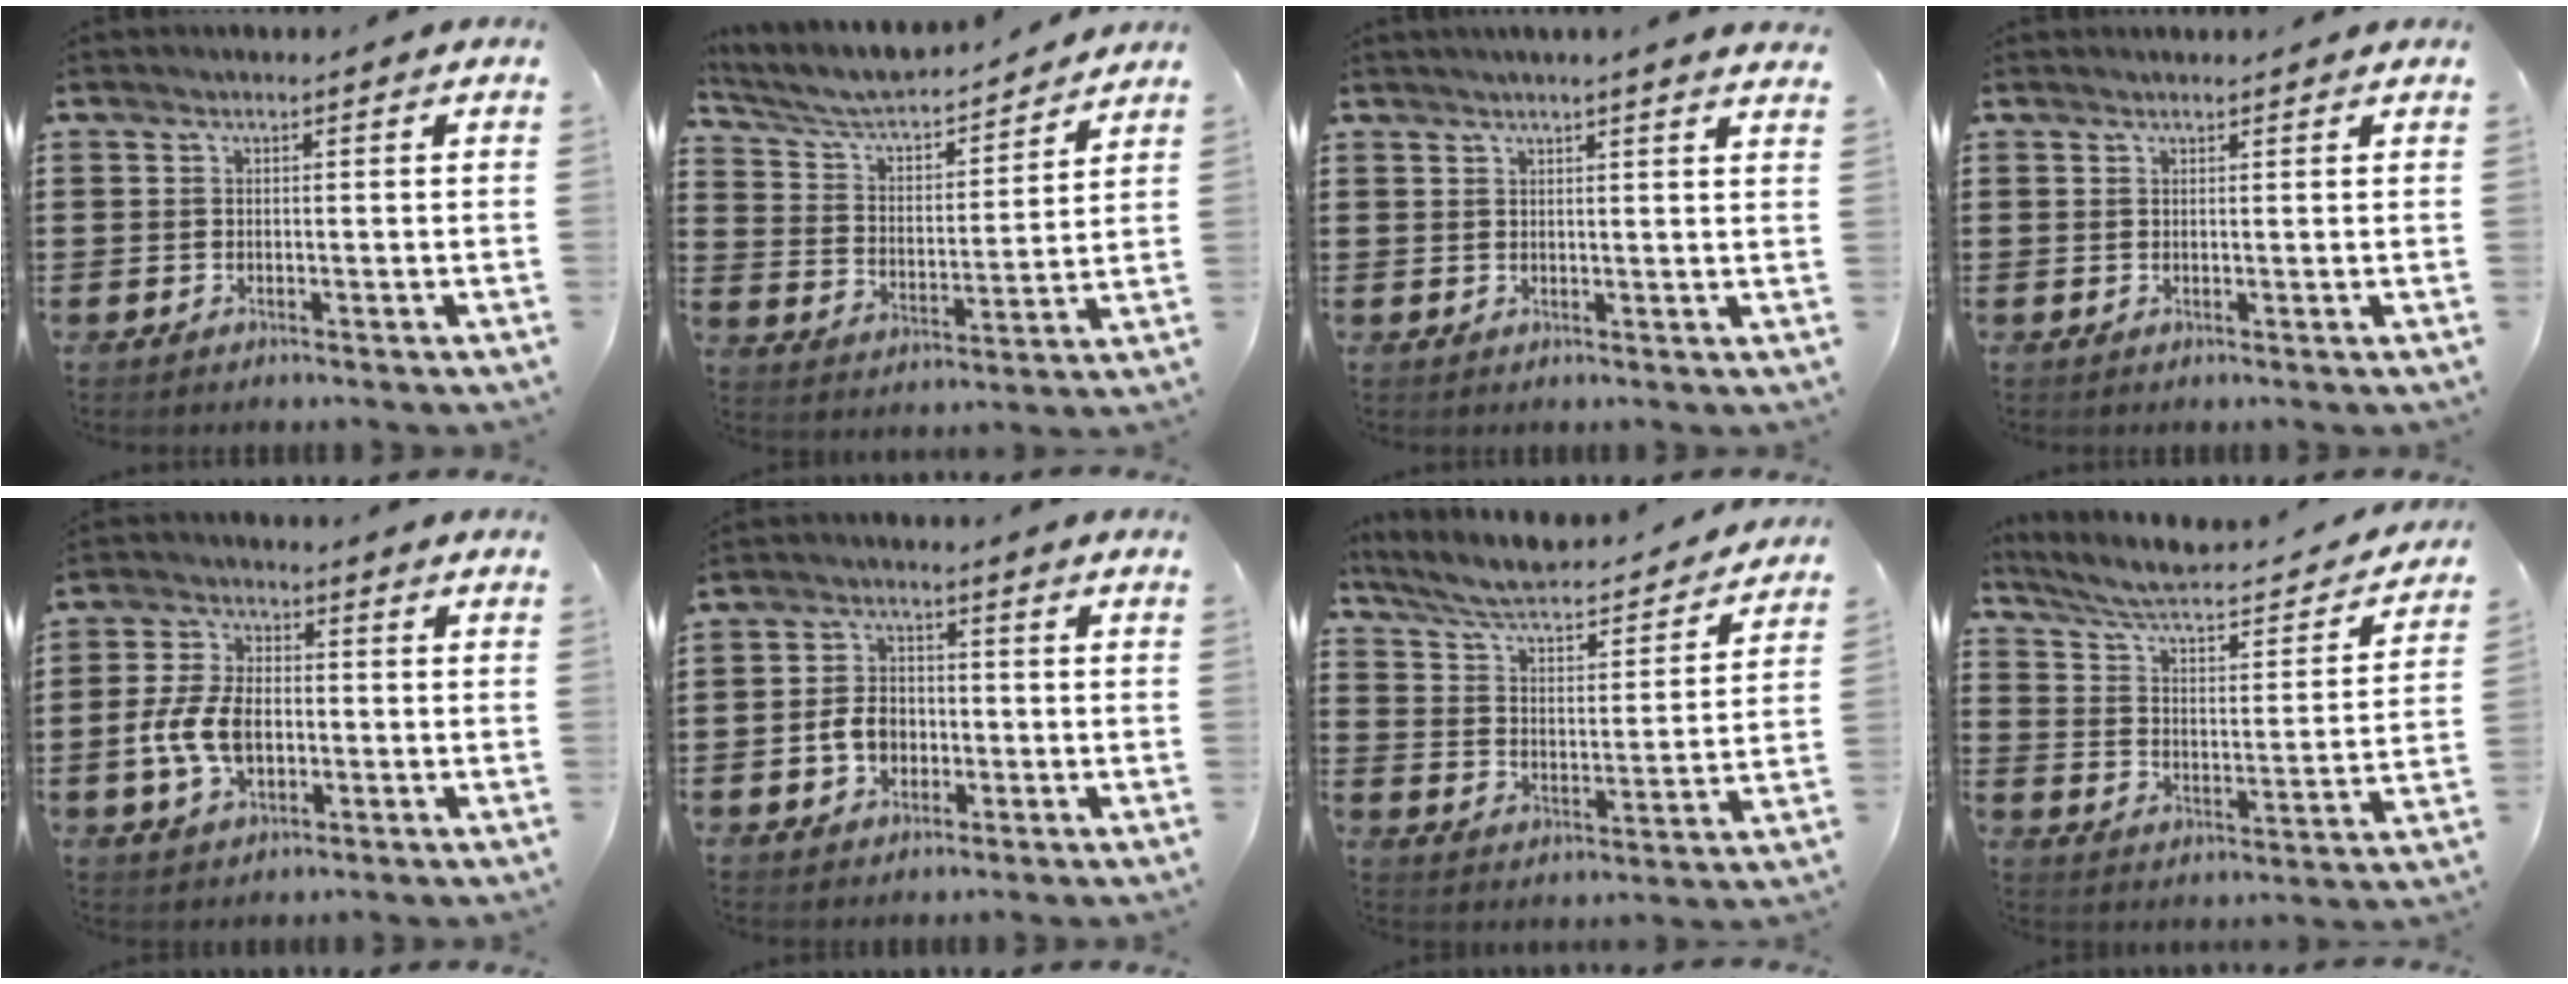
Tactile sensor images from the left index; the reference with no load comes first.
{"total": 5.6, "force": [5.1, 1.0, 2.0], "torque": [-0.063, -0.038, 0.080]}
{"total": 2.0, "force": [1.7, -0.5, 0.8], "torque": [-0.017, -0.001, 0.033]}
{"total": 0.7, "force": [0.7, 0.0, 0.1], "torque": [-0.003, 0.000, 0.015]}
{"total": 8.0, "force": [-1.6, 4.8, 6.2], "torque": [-0.150, 0.001, -0.036]}
{"total": 4.8, "force": [-1.4, 3.5, 2.8], "torque": [-0.072, 0.003, -0.031]}
{"total": 5.7, "force": [5.1, 0.5, 2.7], "torque": [-0.075, -0.040, 0.080]}
{"total": 5.4, "force": [4.6, 0.9, 2.8], "torque": [-0.077, -0.037, 0.070]}